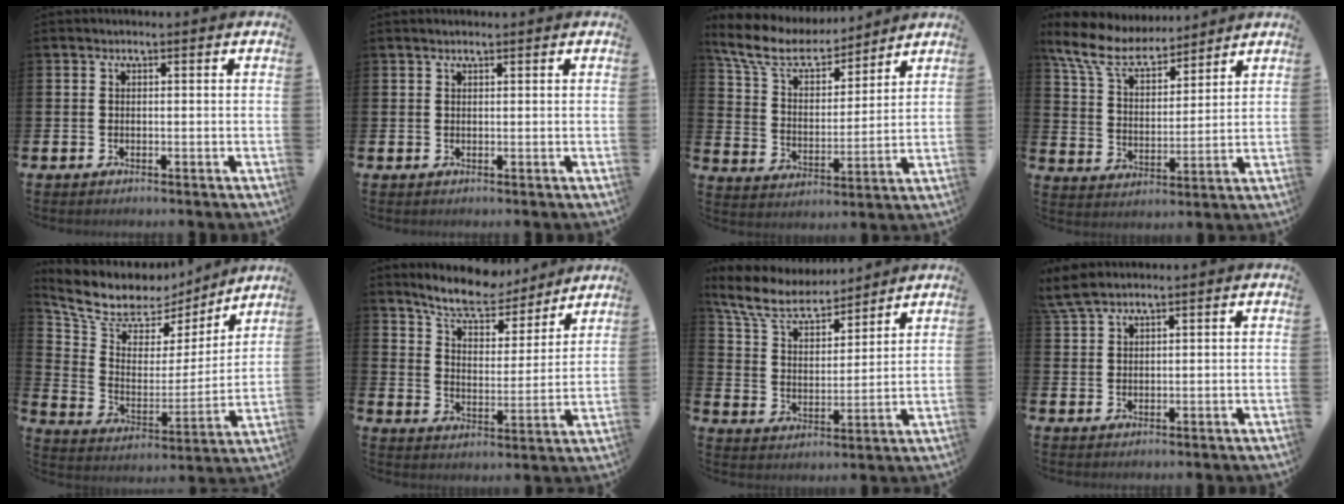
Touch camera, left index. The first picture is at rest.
{"total": 0.9, "force": [0.8, 0.1, 0.3], "torque": [-0.002, 0.000, 0.014]}
{"total": 9.4, "force": [8.2, 3.1, 3.2], "torque": [-0.105, -0.046, 0.147]}
{"total": 9.3, "force": [8.1, 3.2, 3.3], "torque": [-0.104, -0.043, 0.149]}
{"total": 8.9, "force": [7.8, 3.9, 1.7], "torque": [-0.086, -0.051, 0.139]}
{"total": 9.0, "force": [8.4, 2.1, 2.4], "torque": [-0.072, -0.057, 0.148]}
{"total": 8.5, "force": [7.5, 2.7, 3.0], "torque": [-0.095, -0.042, 0.133]}
{"total": 3.9, "force": [3.4, 1.0, 1.7], "torque": [-0.028, -0.010, 0.061]}